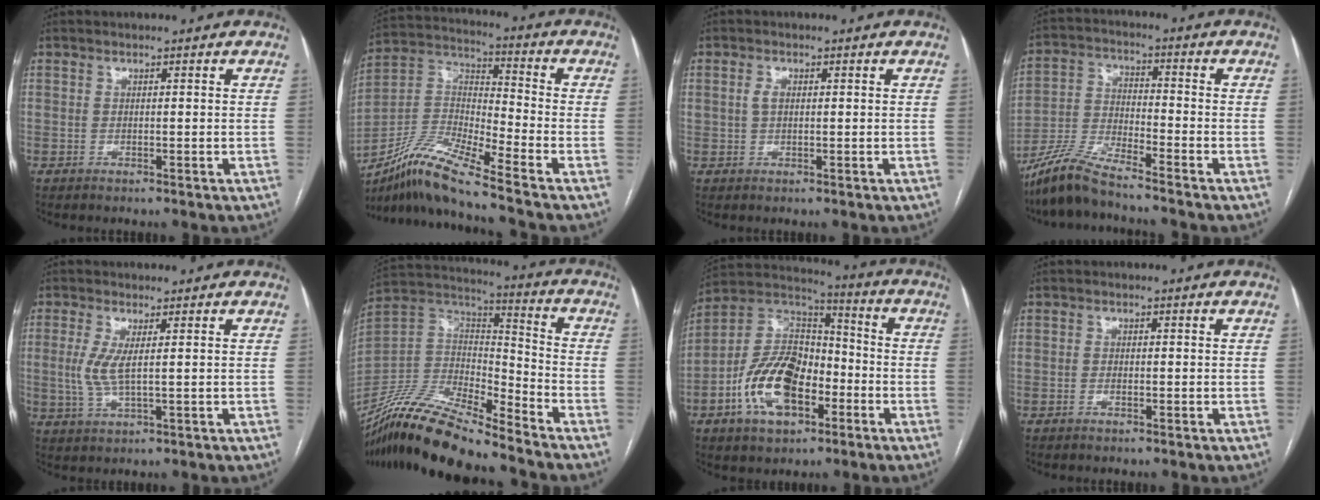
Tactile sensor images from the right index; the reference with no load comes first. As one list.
[{"total": 13.0, "force": [-10.6, -0.4, 7.4], "torque": [-0.157, 0.002, -0.202]}, {"total": 2.0, "force": [0.4, 1.2, 1.5], "torque": [-0.034, 0.007, 0.009]}, {"total": 9.1, "force": [-7.8, 0.6, 4.5], "torque": [-0.099, -0.015, -0.157]}, {"total": 4.3, "force": [0.6, 0.8, 4.2], "torque": [-0.102, -0.005, 0.015]}, {"total": 19.2, "force": [-16.5, 2.6, 9.5], "torque": [-0.195, 0.001, -0.314]}, {"total": 15.8, "force": [-5.7, 8.6, 11.9], "torque": [-0.245, 0.018, -0.099]}, {"total": 0.9, "force": [-0.4, 0.4, 0.7], "torque": [-0.015, -0.004, -0.006]}]